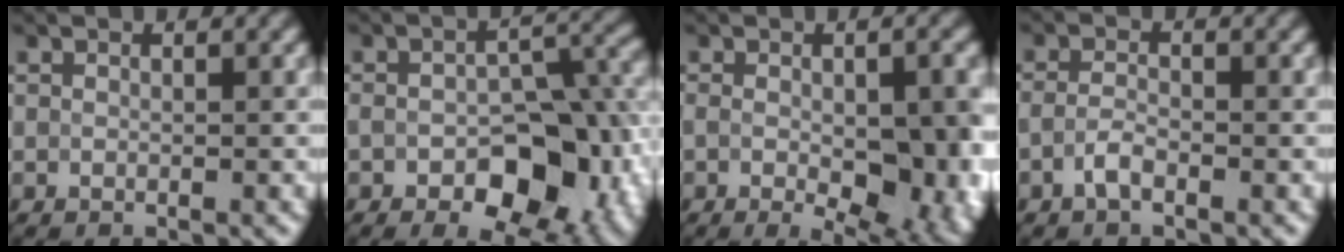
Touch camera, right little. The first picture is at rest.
{"total": 10.0, "force": [-2.9, 5.8, 7.7], "torque": [-0.106, -0.007, -0.041]}
{"total": 9.8, "force": [-1.7, 4.4, 8.6], "torque": [-0.105, -0.022, -0.010]}
{"total": 1.5, "force": [-1.0, 0.5, 1.0], "torque": [-0.025, 0.002, -0.022]}